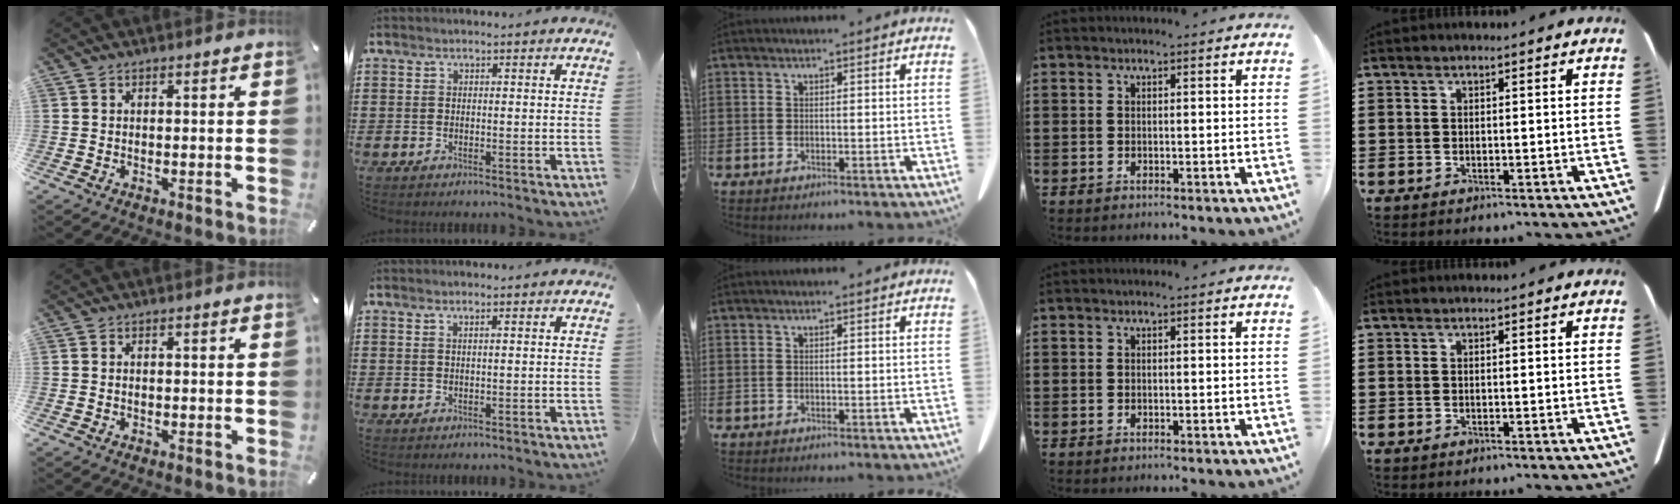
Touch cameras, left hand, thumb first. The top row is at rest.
{"thumb": {"total": 0.8, "force": [-0.1, 0.5, 0.7], "torque": [-0.014, 0.002, -0.002]}, "index": {"total": 0.7, "force": [0.3, -0.1, 0.6], "torque": [-0.011, -0.004, 0.006]}}